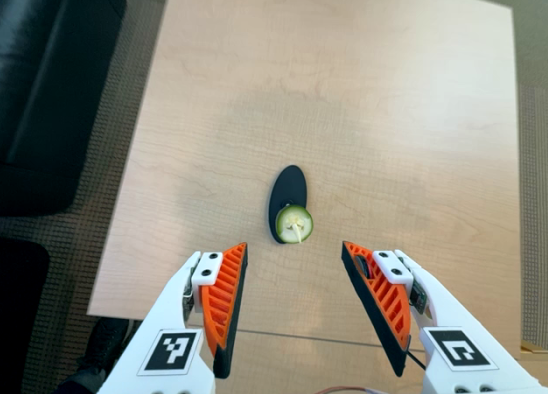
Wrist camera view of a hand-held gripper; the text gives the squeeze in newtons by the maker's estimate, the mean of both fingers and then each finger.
{"total": 0.5, "left": 0.8, "right": 0.2}